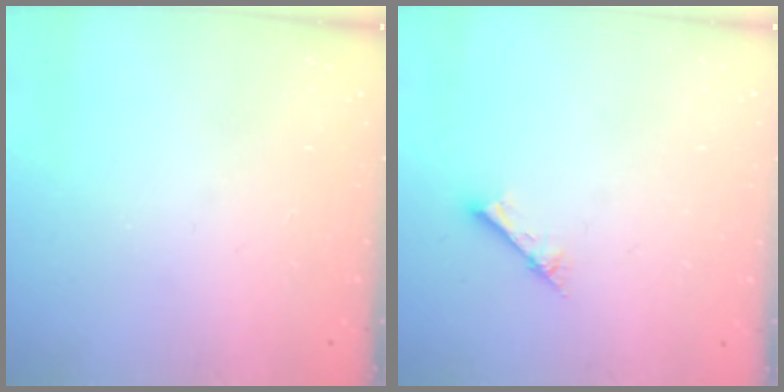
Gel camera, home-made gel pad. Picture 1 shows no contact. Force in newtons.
{"total": 2.1, "press": 2.1, "slide": 0.2}